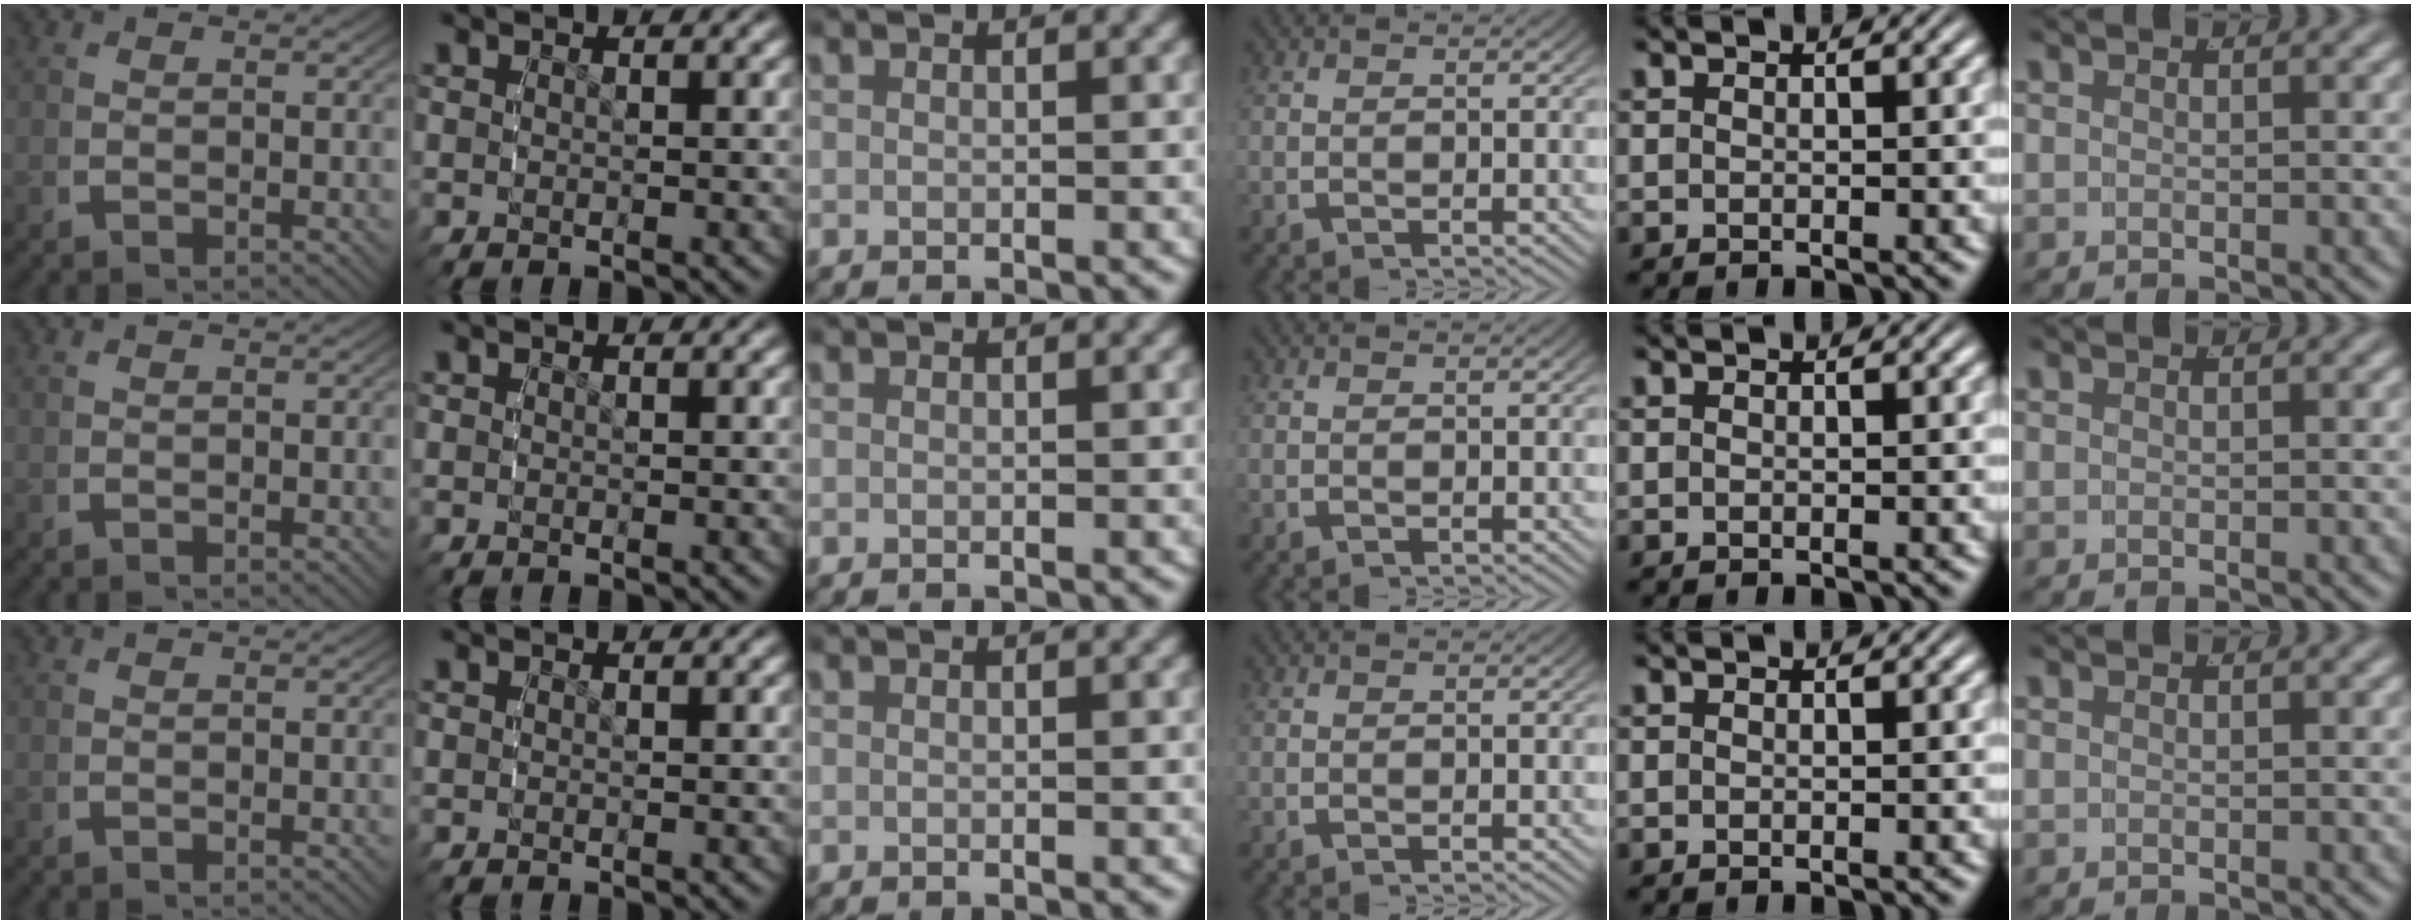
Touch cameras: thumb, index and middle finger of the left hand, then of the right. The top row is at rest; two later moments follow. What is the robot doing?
{"motion": "reach", "object": "napkin"}